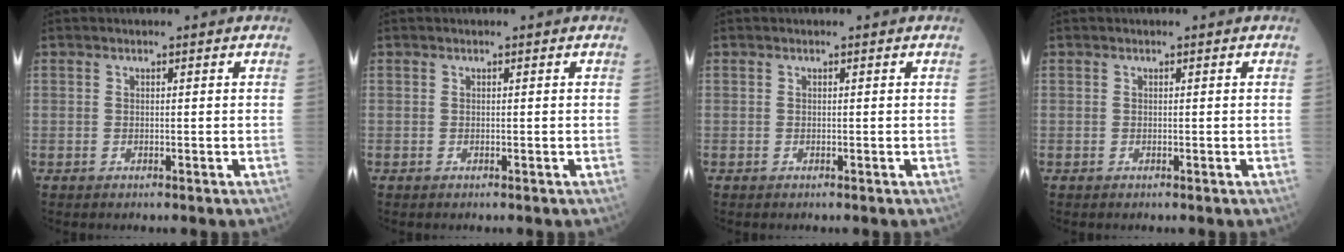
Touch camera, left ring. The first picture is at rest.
{"total": 0.0}
{"total": 0.0}
{"total": 0.0}